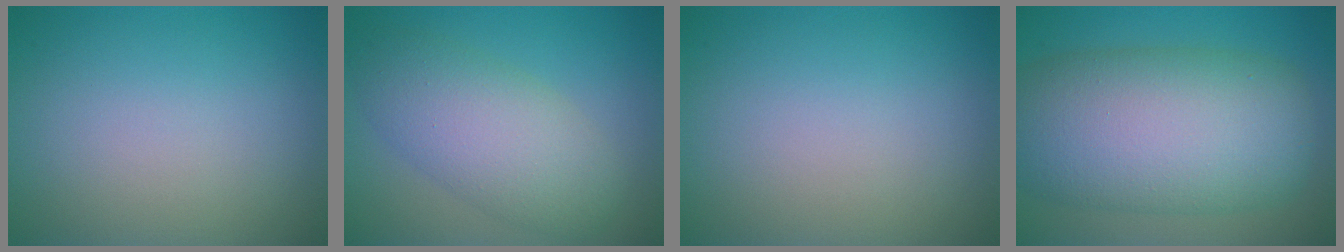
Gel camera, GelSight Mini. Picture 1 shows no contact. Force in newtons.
{"total": 6.1, "press": 6.1, "slide": 0.2}
{"total": 0.0}
{"total": 12.7, "press": 12.7, "slide": 0.4}